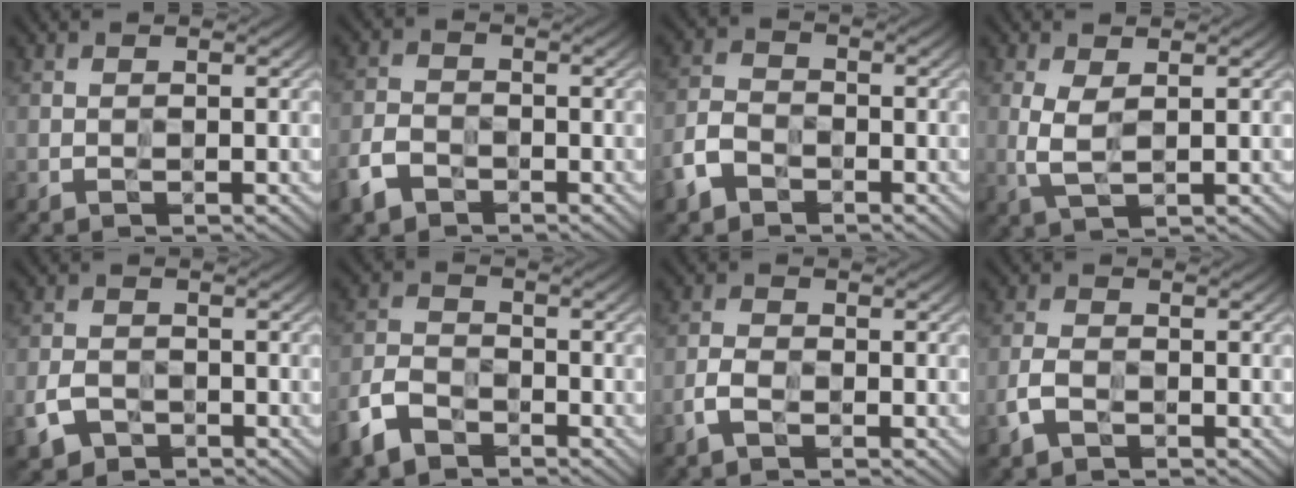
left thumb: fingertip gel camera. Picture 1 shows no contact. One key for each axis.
{"total": 4.7, "fx": -3.5, "fy": 2.8, "fz": 1.5, "tx": -0.030, "ty": -0.007, "tz": -0.073}
{"total": 4.8, "fx": -3.4, "fy": 3.0, "fz": 1.5, "tx": -0.034, "ty": -0.006, "tz": -0.076}
{"total": 3.2, "fx": 0.6, "fy": 1.4, "fz": 2.8, "tx": -0.069, "ty": -0.005, "tz": 0.012}
{"total": 4.6, "fx": -3.0, "fy": 3.0, "fz": 1.9, "tx": -0.036, "ty": -0.013, "tz": -0.058}
{"total": 6.0, "fx": -4.7, "fy": 3.2, "fz": 1.9, "tx": -0.043, "ty": -0.008, "tz": -0.103}
{"total": 3.2, "fx": -2.2, "fy": 1.8, "fz": 1.6, "tx": -0.033, "ty": -0.004, "tz": -0.047}
{"total": 3.9, "fx": -2.4, "fy": 2.3, "fz": 2.0, "tx": -0.041, "ty": -0.007, "tz": -0.051}